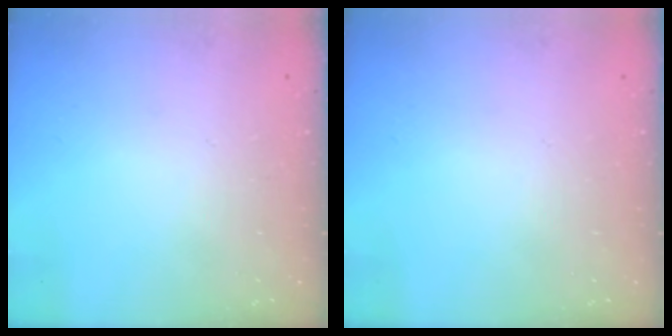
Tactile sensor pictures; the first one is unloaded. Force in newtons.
{"total": 0.0}